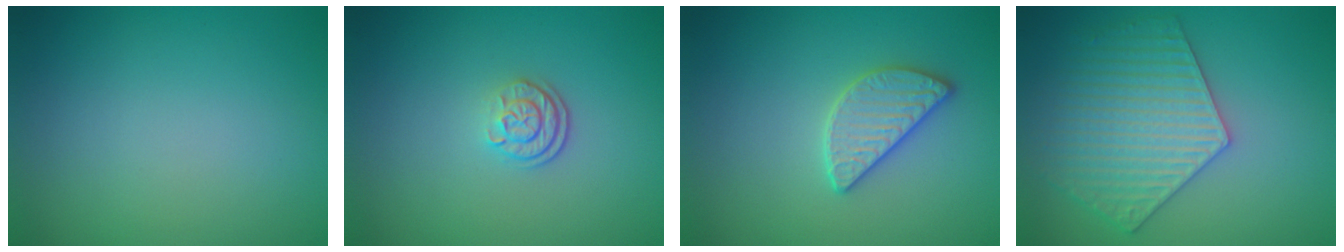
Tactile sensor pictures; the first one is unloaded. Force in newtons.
{"total": 2.1, "press": 1.8, "slide": 1.2}
{"total": 2.8, "press": 2.8, "slide": 0.2}
{"total": 5.4, "press": 5.0, "slide": 2.1}